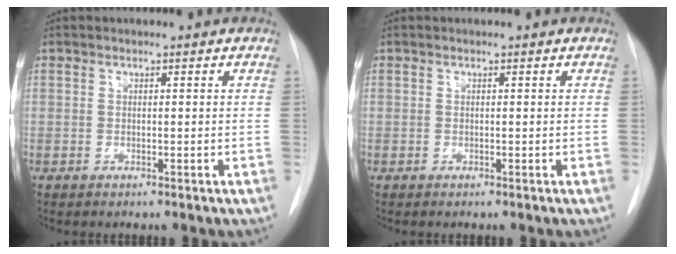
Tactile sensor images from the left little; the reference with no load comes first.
{"total": 0.0}